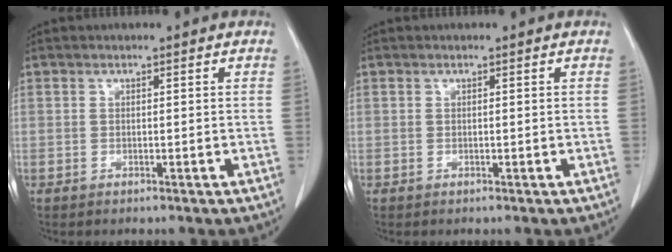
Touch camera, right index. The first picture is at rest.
{"total": 0.0}